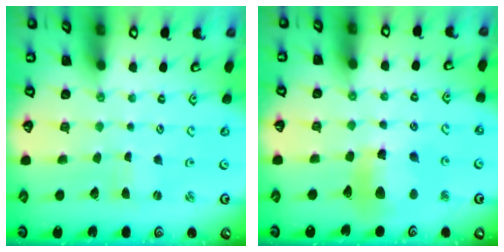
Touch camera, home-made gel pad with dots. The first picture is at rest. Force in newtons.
{"total": 11.5, "press": 11.4, "slide": 1.5}